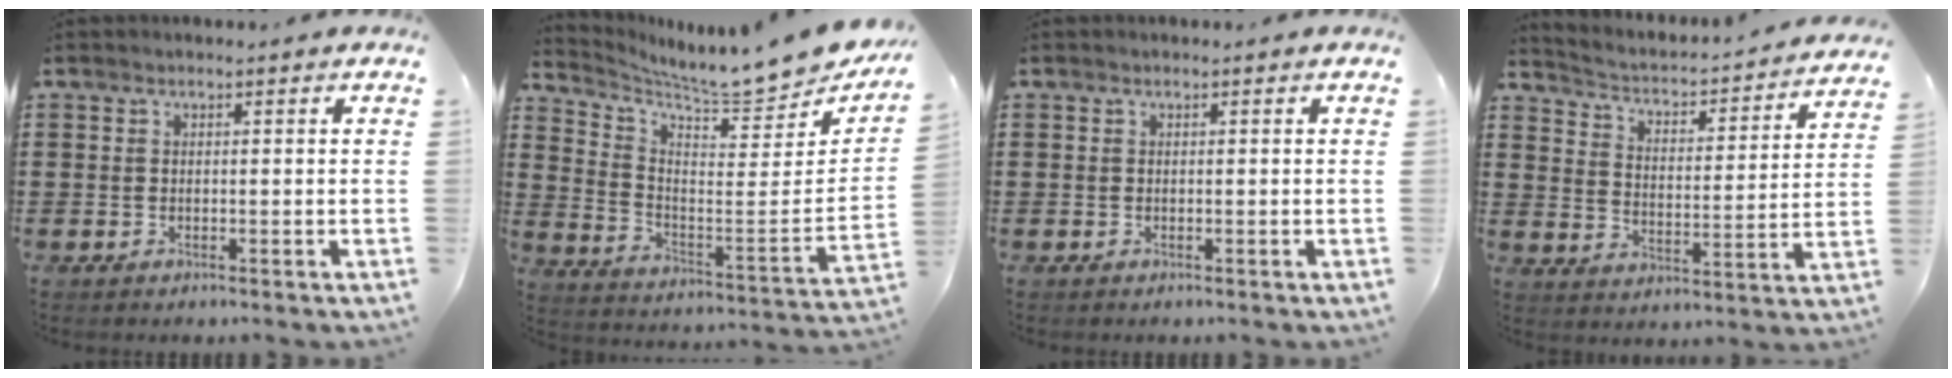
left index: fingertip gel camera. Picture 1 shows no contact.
{"total": 7.2, "force": [6.9, -0.3, 2.0], "torque": [-0.059, -0.077, 0.109]}
{"total": 0.0}
{"total": 1.7, "force": [1.6, 0.3, 0.4], "torque": [-0.026, -0.029, 0.013]}